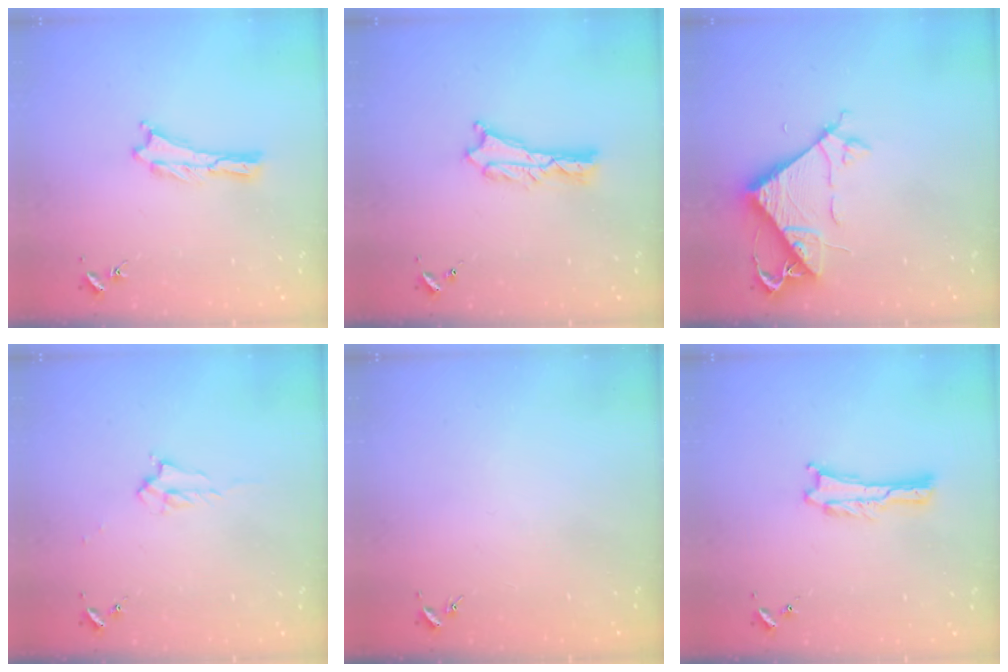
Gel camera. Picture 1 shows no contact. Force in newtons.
{"total": 1.8, "press": 1.7, "slide": 0.2}
{"total": 7.1, "press": 7.1, "slide": 0.6}
{"total": 1.7, "press": 1.6, "slide": 0.2}
{"total": 0.0}
{"total": 0.0}